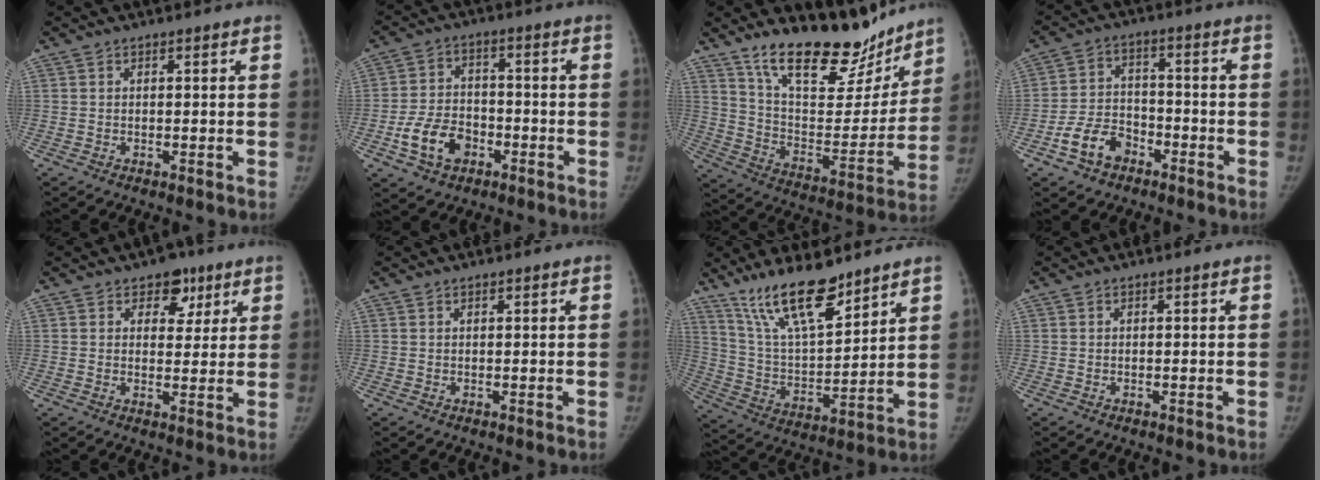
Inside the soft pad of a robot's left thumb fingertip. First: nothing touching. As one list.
[{"total": 9.4, "force": [-4.0, 6.7, 5.3], "torque": [-0.083, 0.023, -0.070]}, {"total": 23.1, "force": [18.0, 8.9, 11.4], "torque": [-0.120, -0.102, 0.290]}, {"total": 8.3, "force": [-4.7, 5.7, 3.8], "torque": [-0.057, 0.034, -0.084]}, {"total": 5.8, "force": [3.3, 4.1, 2.4], "torque": [0.007, -0.012, 0.043]}, {"total": 0.0}, {"total": 15.8, "force": [12.0, 4.6, 9.2], "torque": [-0.136, -0.071, 0.229]}, {"total": 0.0}]